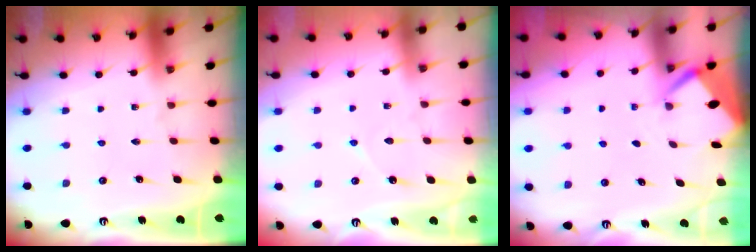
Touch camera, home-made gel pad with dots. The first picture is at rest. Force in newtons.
{"total": 4.0, "press": 4.0, "slide": 0.4}
{"total": 2.6, "press": 2.6, "slide": 0.3}